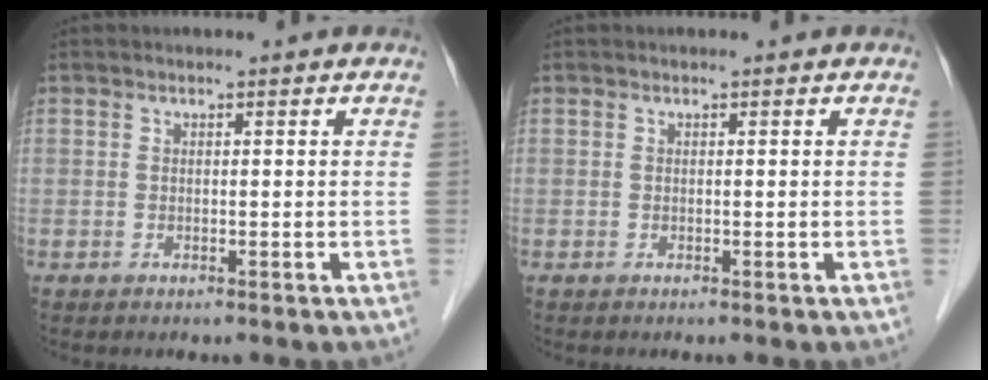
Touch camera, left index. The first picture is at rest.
{"total": 0.0}